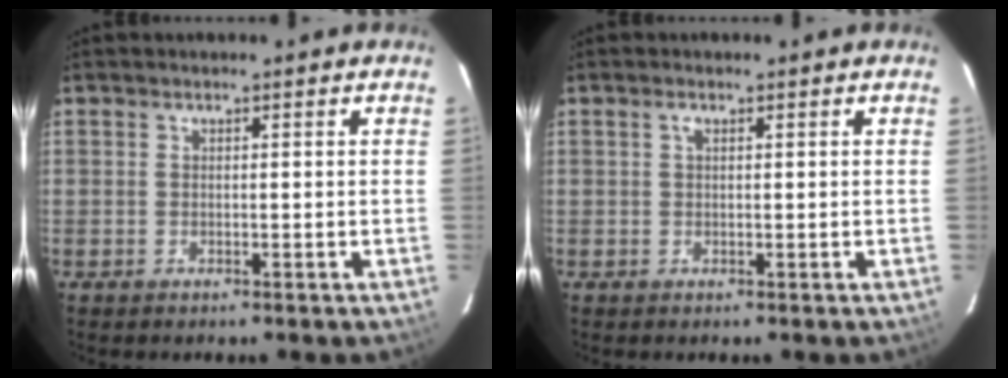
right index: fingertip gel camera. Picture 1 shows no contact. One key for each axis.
{"total": 0.7, "fx": 0.4, "fy": -0.1, "fz": 0.5, "tx": -0.012, "ty": 0.002, "tz": 0.006}